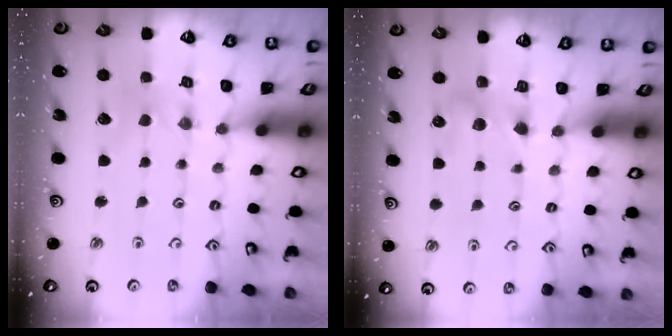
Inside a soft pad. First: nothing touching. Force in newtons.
{"total": 4.9, "press": 4.8, "slide": 0.5}